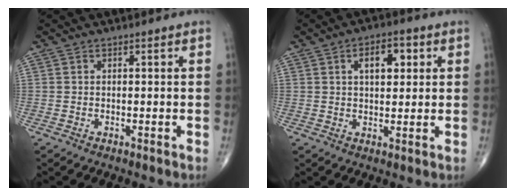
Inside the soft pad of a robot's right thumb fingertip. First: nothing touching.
{"total": 6.8, "force": [2.1, 3.7, 5.3], "torque": [-0.058, 0.002, 0.030]}